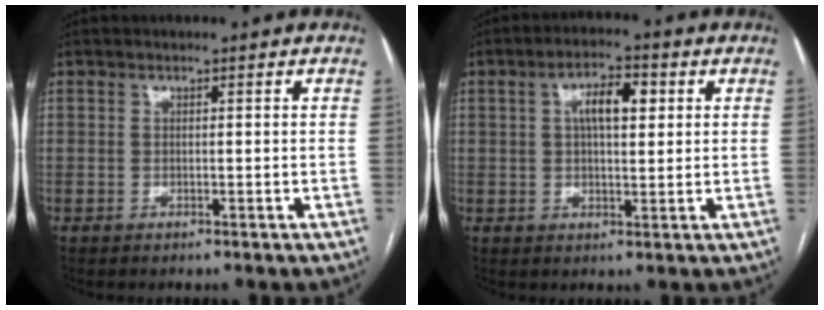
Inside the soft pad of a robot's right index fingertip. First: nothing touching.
{"total": 6.2, "force": [1.8, 2.3, 5.5], "torque": [-0.097, 0.015, 0.030]}